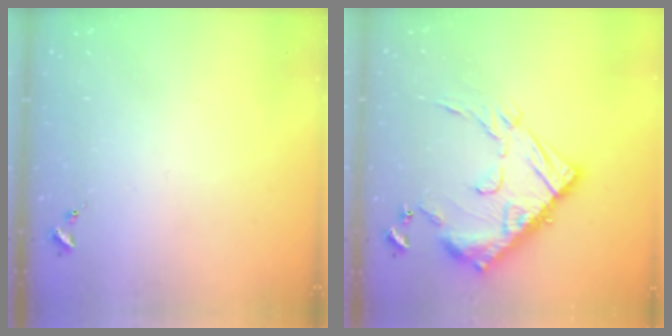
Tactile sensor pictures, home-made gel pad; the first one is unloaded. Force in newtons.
{"total": 20.3, "press": 20.3, "slide": 1.1}